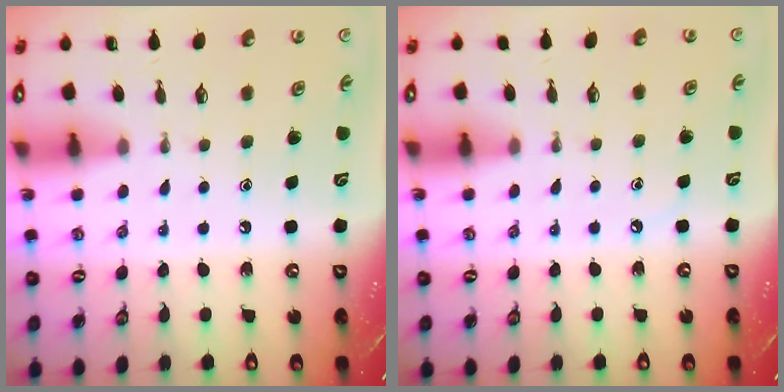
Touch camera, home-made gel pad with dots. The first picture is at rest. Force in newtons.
{"total": 2.2, "press": 2.2, "slide": 0.3}